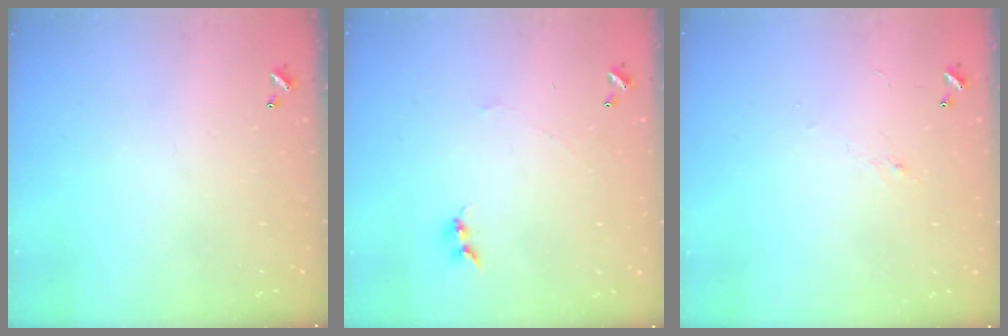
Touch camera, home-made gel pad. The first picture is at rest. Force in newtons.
{"total": 1.1, "press": 1.0, "slide": 0.5}
{"total": 1.0, "press": 0.8, "slide": 0.6}